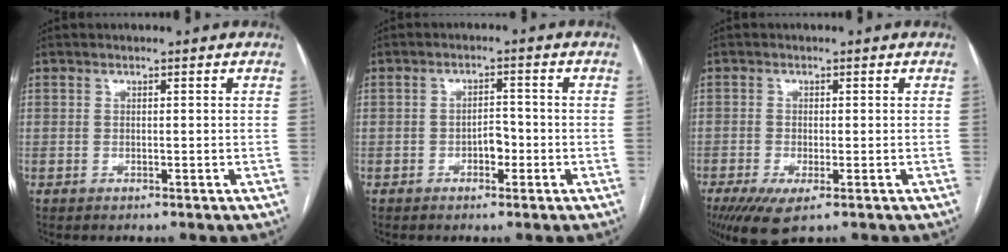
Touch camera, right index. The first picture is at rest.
{"total": 2.7, "force": [-1.1, 1.4, 2.0], "torque": [-0.026, 0.008, -0.018]}
{"total": 5.6, "force": [-3.1, 1.5, 4.5], "torque": [-0.076, -0.014, -0.049]}